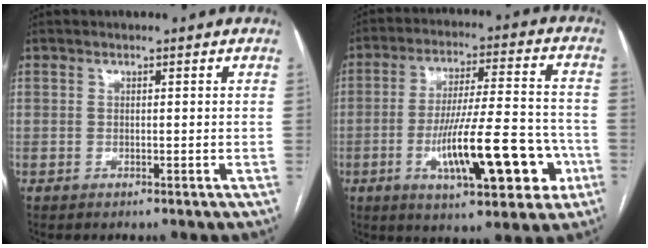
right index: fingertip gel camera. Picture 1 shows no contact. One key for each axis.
{"total": 17.0, "fx": -5.7, "fy": 3.7, "fz": 15.6, "tx": -0.254, "ty": 0.010, "tz": -0.080}